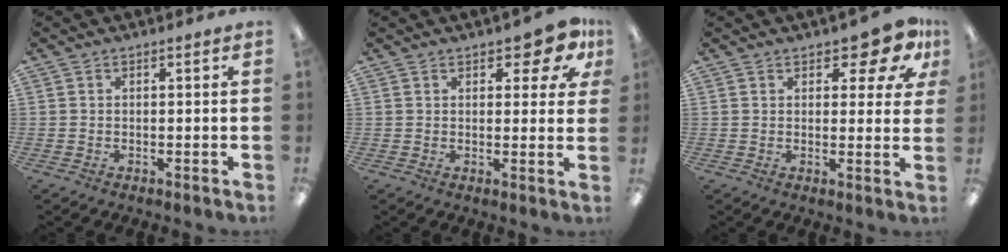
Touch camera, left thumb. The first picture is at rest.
{"total": 6.8, "force": [4.3, 2.9, 4.4], "torque": [-0.051, -0.018, 0.071]}
{"total": 8.6, "force": [5.7, 3.4, 5.5], "torque": [-0.061, -0.031, 0.095]}